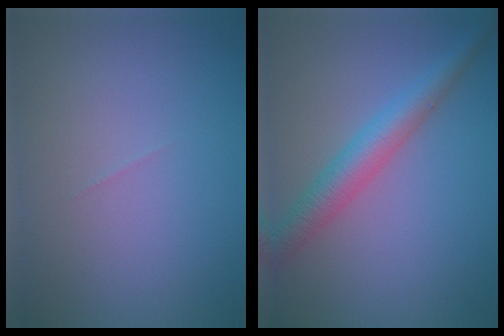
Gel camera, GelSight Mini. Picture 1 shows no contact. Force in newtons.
{"total": 4.0, "press": 4.0, "slide": 0.1}